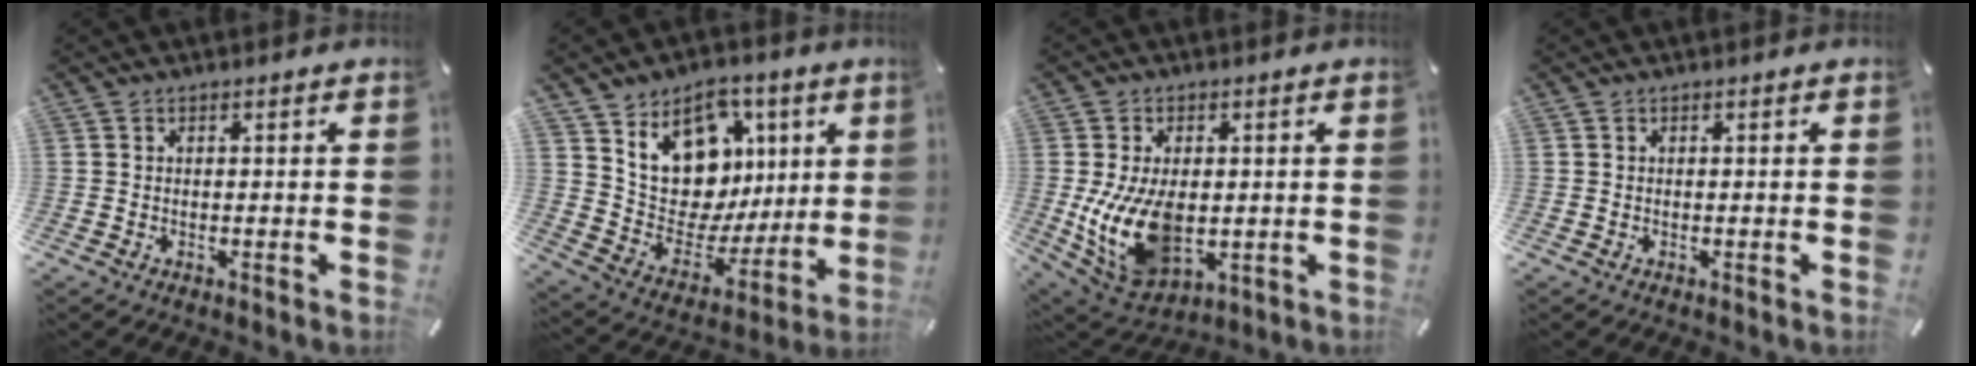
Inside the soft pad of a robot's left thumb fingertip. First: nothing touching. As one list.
[{"total": 15.9, "force": [6.7, 12.9, 6.6], "torque": [-0.091, -0.055, 0.129]}, {"total": 14.3, "force": [-0.7, 9.3, 10.8], "torque": [-0.229, -0.013, -0.009]}, {"total": 0.0}]